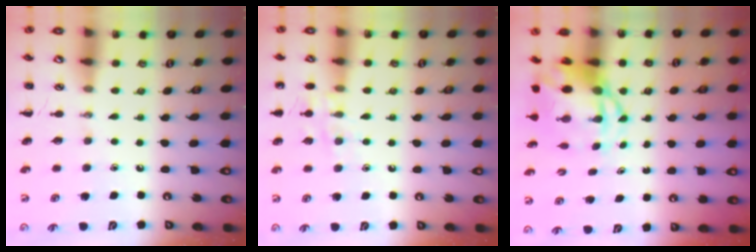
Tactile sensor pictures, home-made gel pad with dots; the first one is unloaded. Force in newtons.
{"total": 8.5, "press": 8.4, "slide": 1.4}
{"total": 7.2, "press": 6.9, "slide": 2.1}